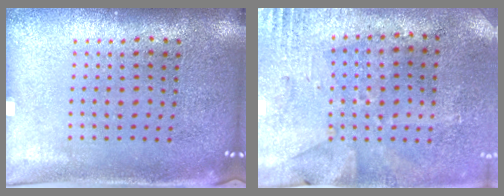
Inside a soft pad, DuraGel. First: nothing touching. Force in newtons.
{"total": 2.7, "press": 2.3, "slide": 1.5}